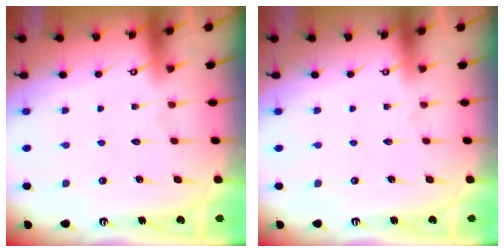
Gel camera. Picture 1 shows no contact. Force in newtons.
{"total": 0.0}